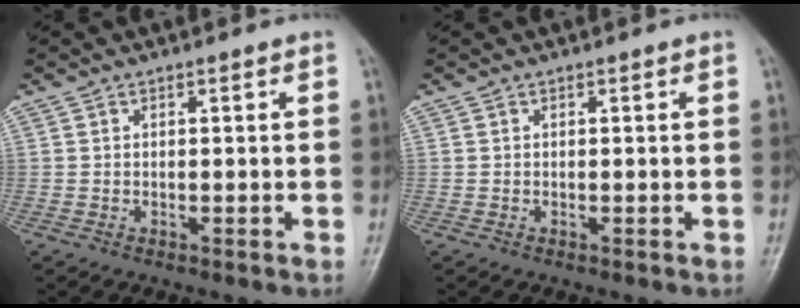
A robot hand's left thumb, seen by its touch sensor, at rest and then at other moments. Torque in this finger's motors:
{"motor_torque": [0.00, 0.00, 0.00, -0.01, 0.00]}